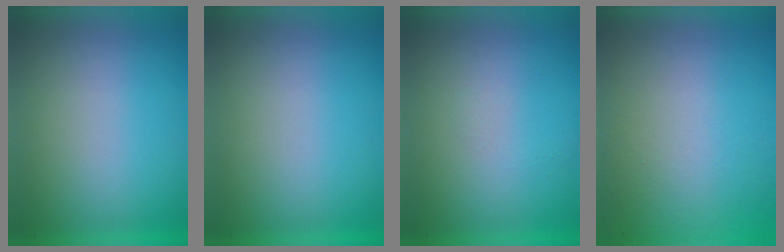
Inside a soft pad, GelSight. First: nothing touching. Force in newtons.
{"total": 0.0}
{"total": 1.0}
{"total": 8.1}